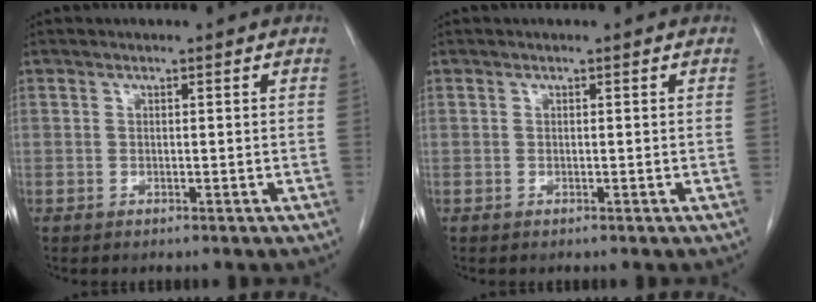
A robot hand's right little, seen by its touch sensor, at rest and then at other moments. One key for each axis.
{"total": 0.0}